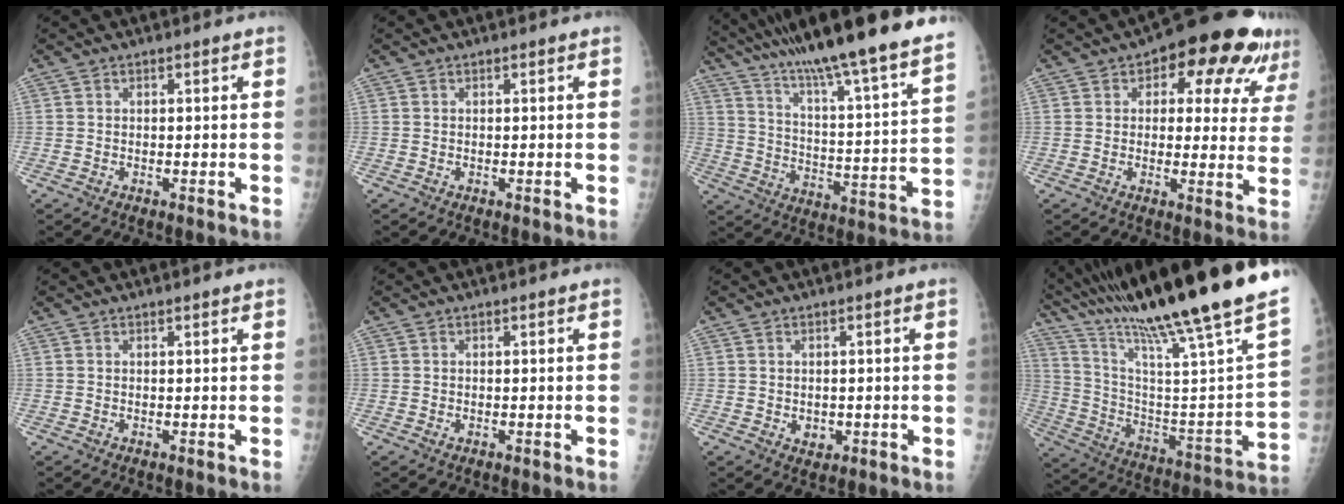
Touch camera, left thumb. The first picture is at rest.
{"total": 0.0}
{"total": 30.3, "force": [25.0, 1.5, 17.0], "torque": [-0.258, -0.108, 0.364]}
{"total": 16.1, "force": [8.3, 7.9, 11.2], "torque": [-0.089, -0.012, 0.099]}
{"total": 1.0, "force": [0.8, -0.1, 0.5], "torque": [-0.006, -0.001, 0.016]}
{"total": 0.6, "force": [0.3, 0.1, 0.5], "torque": [-0.009, 0.004, 0.006]}
{"total": 2.0, "force": [0.2, 1.4, 1.4], "torque": [-0.014, -0.005, 0.010]}
{"total": 38.0, "force": [26.9, 4.1, 26.5], "torque": [-0.383, -0.084, 0.413]}